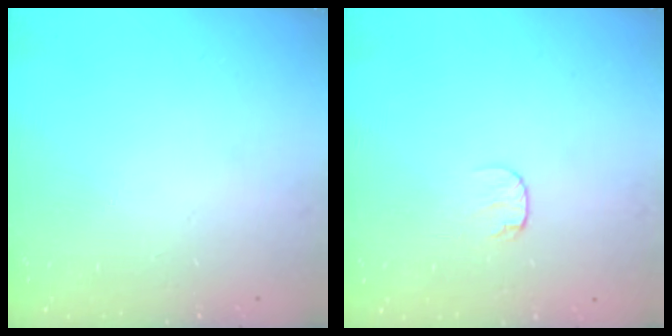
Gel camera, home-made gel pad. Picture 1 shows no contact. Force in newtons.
{"total": 5.7, "press": 5.6, "slide": 0.6}